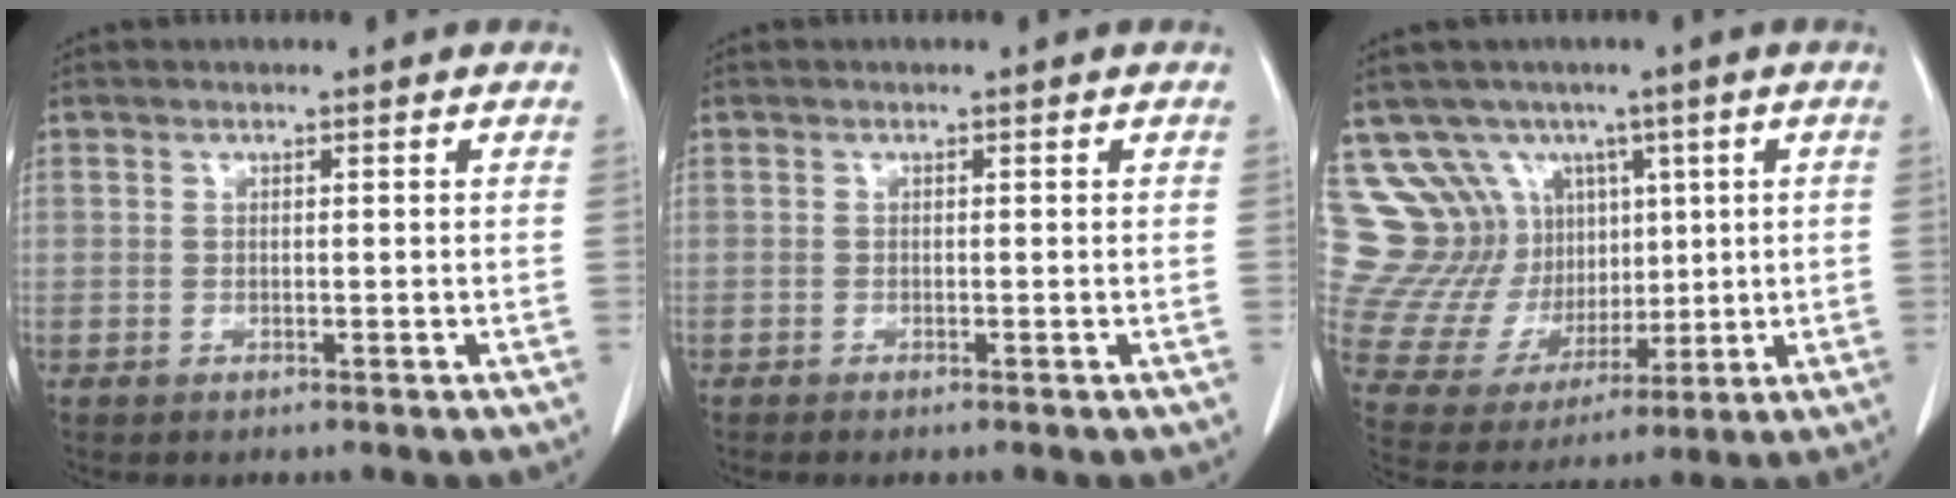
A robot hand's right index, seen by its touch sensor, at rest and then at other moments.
{"total": 0.6, "force": [-0.5, -0.1, 0.3], "torque": [-0.008, -0.001, -0.008]}
{"total": 12.4, "force": [6.0, 10.1, 4.0], "torque": [-0.084, 0.051, 0.137]}